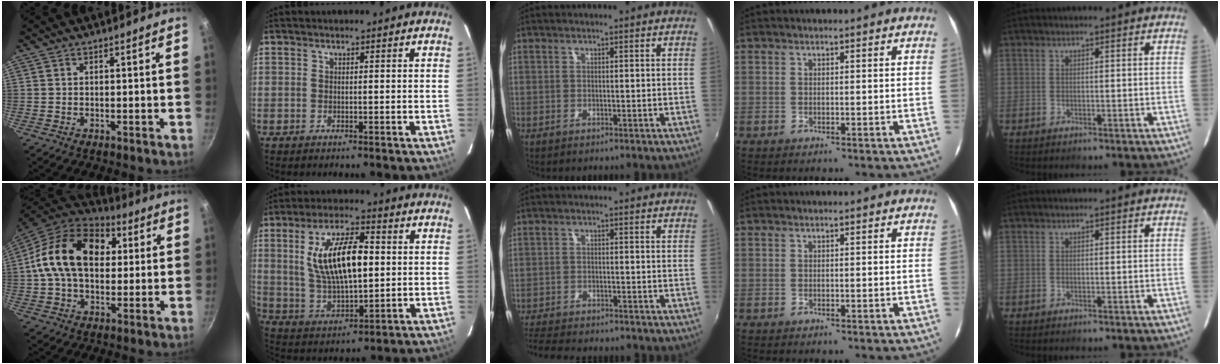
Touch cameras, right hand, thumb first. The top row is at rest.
{"thumb": {"total": 20.5, "force": [3.4, 14.0, 14.6], "torque": [-0.227, 0.027, 0.041]}, "index": {"total": 15.1, "force": [2.5, 6.1, 13.6], "torque": [-0.253, 0.007, 0.055]}, "middle": {"total": 9.4, "force": [-8.6, 1.9, 3.4], "torque": [-0.094, -0.017, -0.139]}}